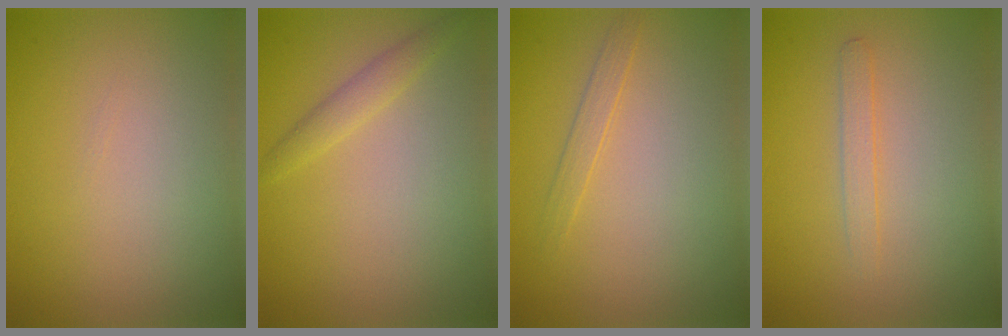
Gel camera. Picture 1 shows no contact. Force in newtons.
{"total": 1.5, "press": 1.5, "slide": 0.0}
{"total": 1.1, "press": 1.1, "slide": 0.1}
{"total": 1.3, "press": 1.3, "slide": 0.1}